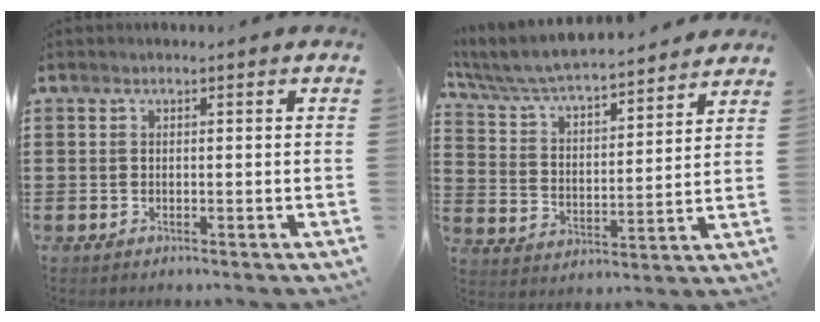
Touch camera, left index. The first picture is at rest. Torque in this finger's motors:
{"motor_torque": [1.27, -0.87, 1.05, 0.21]}